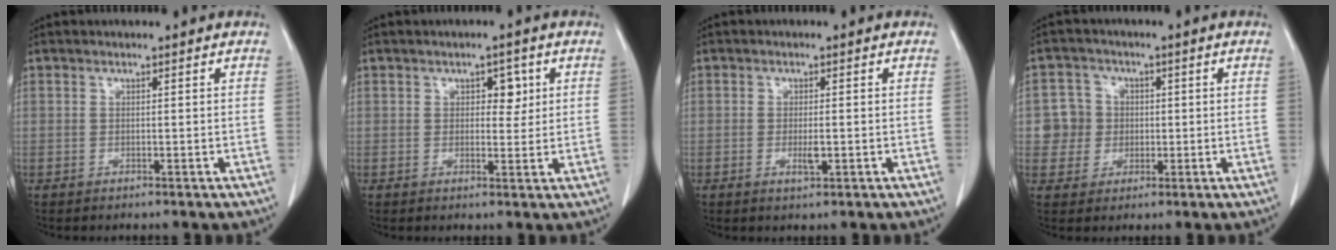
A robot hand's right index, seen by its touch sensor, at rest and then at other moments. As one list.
[{"total": 3.1, "force": [1.0, 1.8, 2.3], "torque": [-0.025, 0.005, 0.013]}, {"total": 2.0, "force": [-0.5, 0.5, 1.9], "torque": [-0.035, -0.001, -0.005]}, {"total": 5.1, "force": [0.0, 5.1, 0.5], "torque": [-0.004, 0.017, 0.004]}]